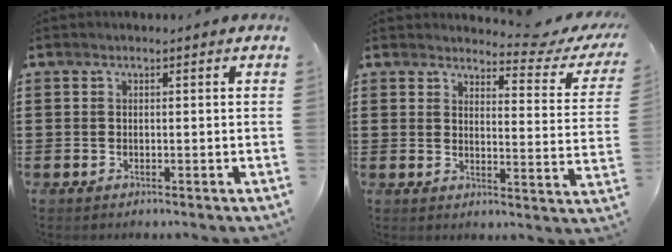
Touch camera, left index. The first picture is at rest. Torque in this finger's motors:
{"motor_torque": [2.14, 0.00, 0.24, 0.01]}